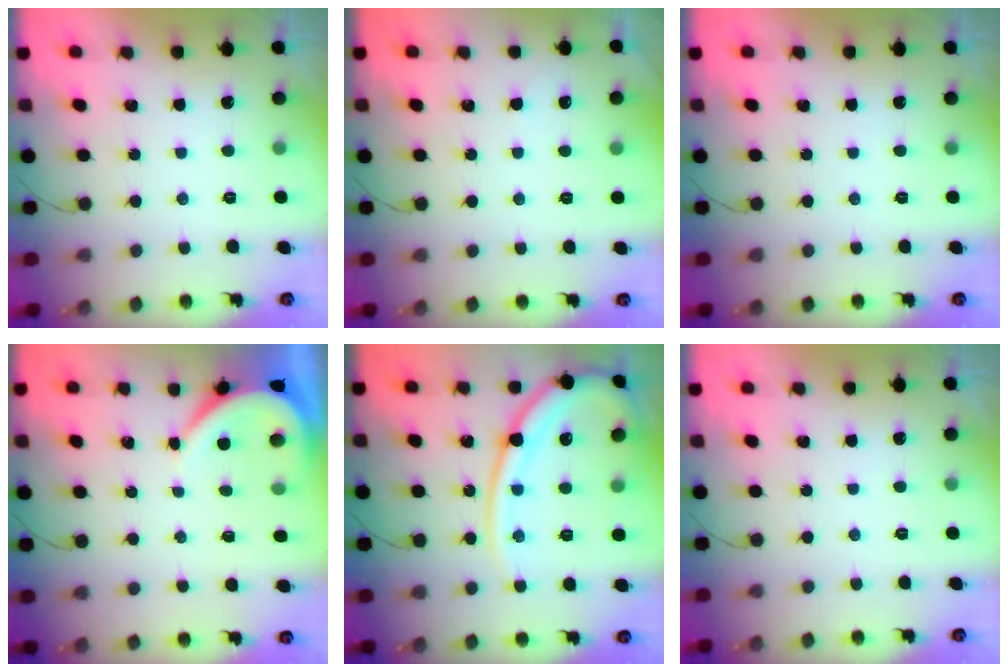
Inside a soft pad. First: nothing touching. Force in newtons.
{"total": 1.7, "press": 1.7, "slide": 0.3}
{"total": 0.0}
{"total": 4.5, "press": 4.4, "slide": 0.2}
{"total": 16.0, "press": 15.9, "slide": 1.7}
{"total": 0.0}